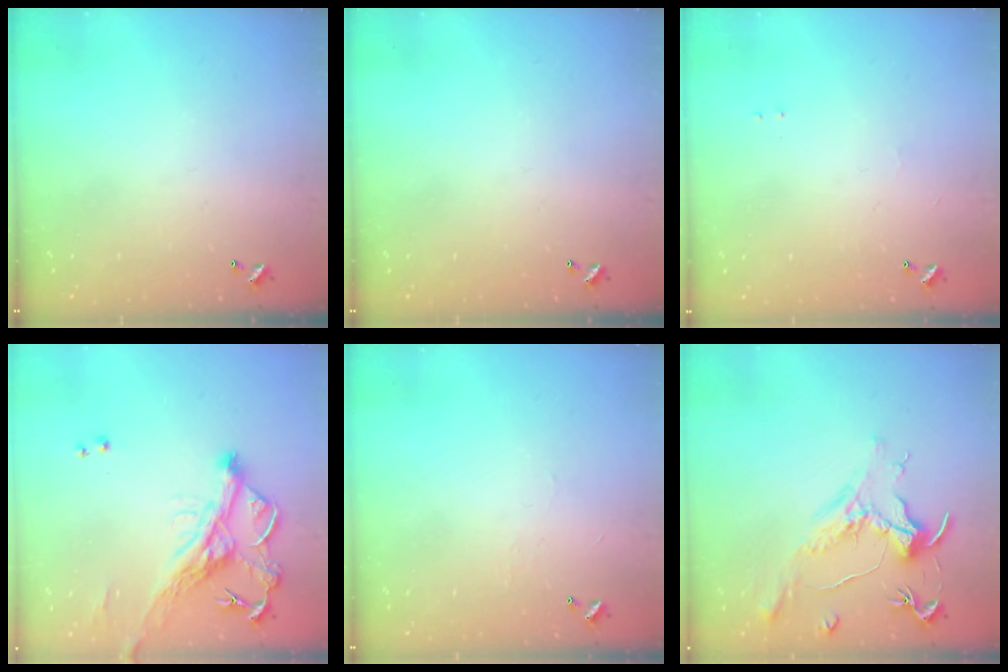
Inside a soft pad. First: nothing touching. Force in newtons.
{"total": 0.0}
{"total": 0.9, "press": 0.8, "slide": 0.5}
{"total": 5.2, "press": 4.8, "slide": 1.8}
{"total": 2.3, "press": 2.3, "slide": 0.4}
{"total": 1.5, "press": 1.3, "slide": 0.8}